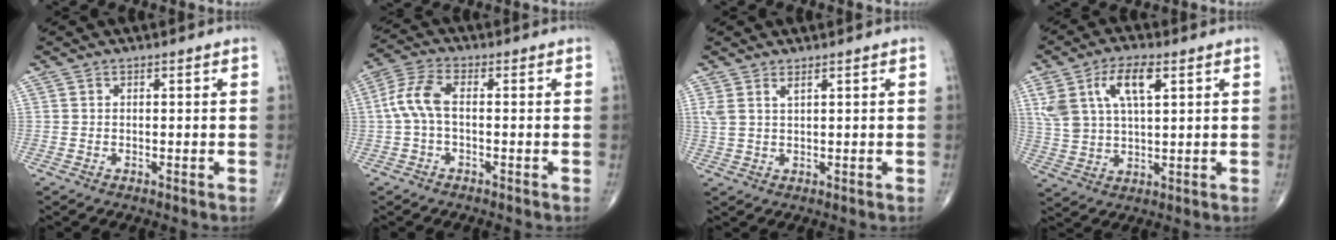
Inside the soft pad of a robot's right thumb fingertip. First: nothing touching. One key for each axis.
{"total": 6.4, "fx": -0.3, "fy": 2.9, "fz": 5.7, "tx": -0.136, "ty": 0.021, "tz": -0.015}
{"total": 2.6, "fx": 1.5, "fy": 0.7, "fz": 2.0, "tx": -0.048, "ty": 0.000, "tz": 0.038}
{"total": 11.0, "fx": 4.5, "fy": 5.0, "fz": 8.8, "tx": -0.174, "ty": 0.001, "tz": 0.089}